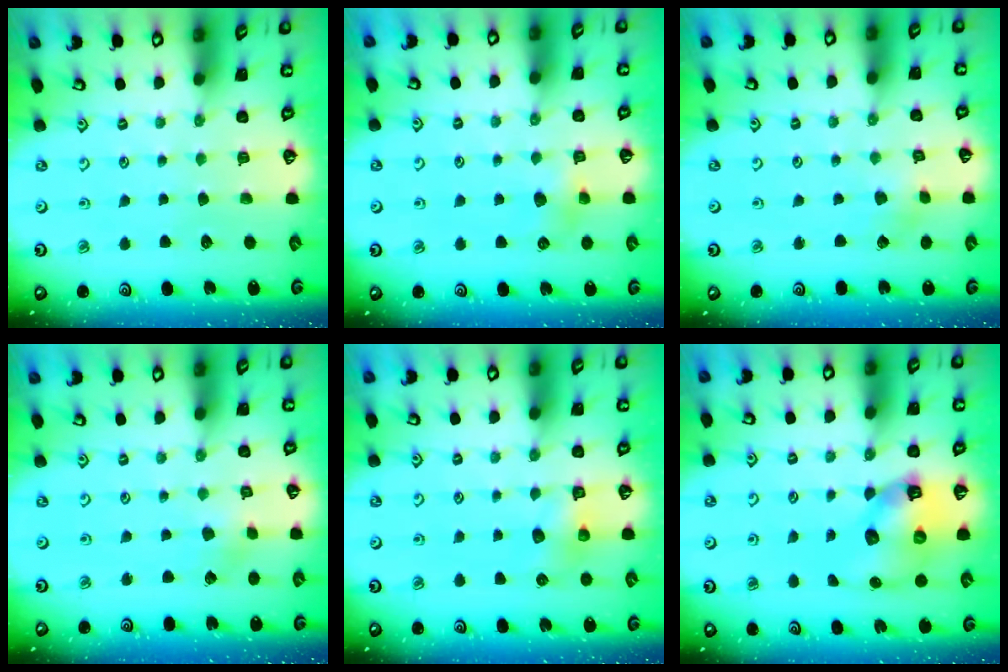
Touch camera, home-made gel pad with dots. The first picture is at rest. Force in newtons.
{"total": 4.5, "press": 4.5, "slide": 0.6}
{"total": 1.7, "press": 1.7, "slide": 0.1}
{"total": 2.8, "press": 2.8, "slide": 0.1}
{"total": 6.5, "press": 6.5, "slide": 0.5}
{"total": 10.7, "press": 10.6, "slide": 1.5}